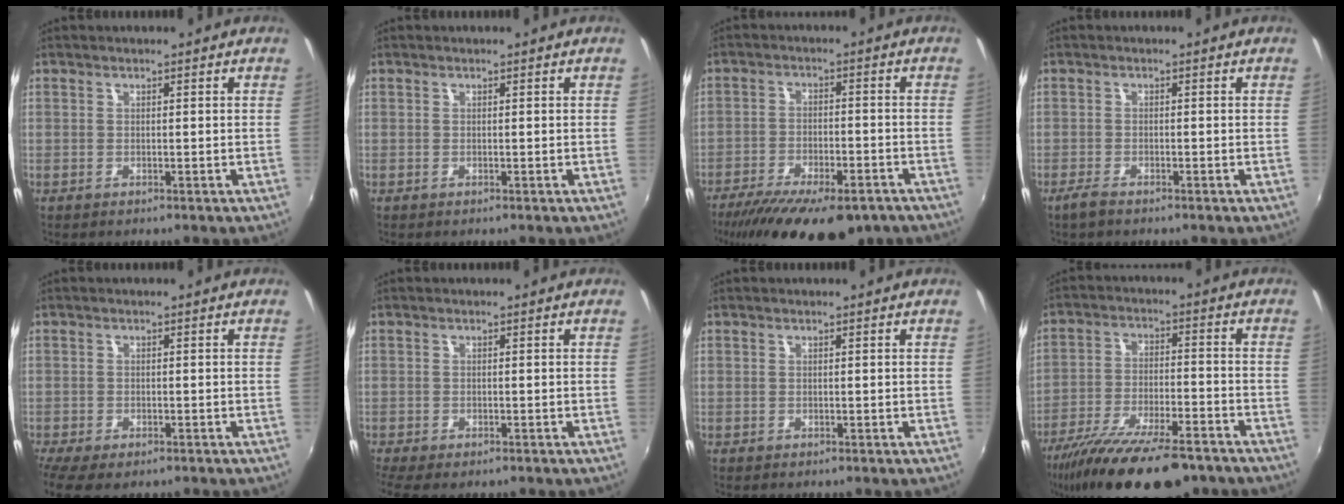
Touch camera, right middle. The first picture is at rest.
{"total": 0.0}
{"total": 20.3, "force": [-14.6, 7.4, 12.1], "torque": [-0.234, -0.047, -0.211]}
{"total": 2.3, "force": [-1.9, 0.6, 1.2], "torque": [-0.033, -0.006, -0.039]}
{"total": 7.1, "force": [-5.0, 2.7, 4.3], "torque": [-0.104, -0.038, -0.084]}
{"total": 5.3, "force": [-3.9, 1.7, 3.2], "torque": [-0.074, -0.032, -0.066]}
{"total": 0.0}
{"total": 20.2, "force": [-15.4, 5.7, 11.8], "torque": [-0.227, -0.046, -0.245]}